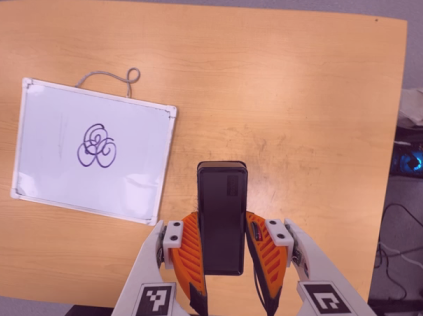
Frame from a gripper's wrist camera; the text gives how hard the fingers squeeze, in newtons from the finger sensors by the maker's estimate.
{"total": 4.1, "left": 2.8, "right": 5.4}